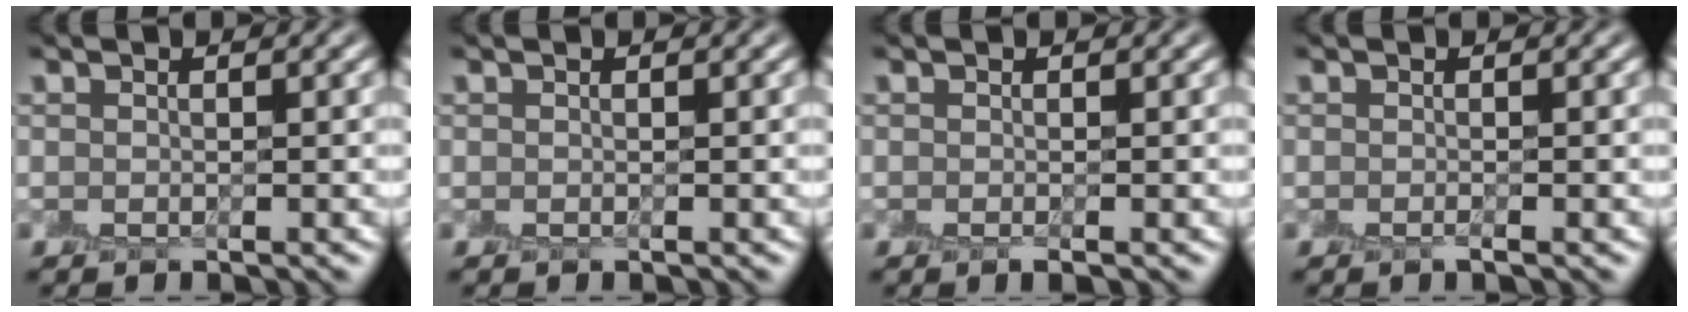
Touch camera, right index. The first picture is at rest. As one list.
[{"total": 0.0}, {"total": 0.8, "force": [-0.2, 0.1, 0.8], "torque": [-0.009, -0.001, -0.002]}, {"total": 0.6, "force": [-0.3, 0.1, 0.5], "torque": [-0.005, 0.000, -0.008]}]